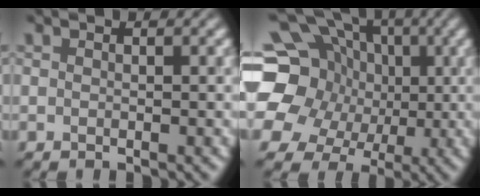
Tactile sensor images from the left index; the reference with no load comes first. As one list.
[{"total": 20.2, "force": [0.7, 18.3, 8.5], "torque": [-0.194, 0.011, -0.026]}]